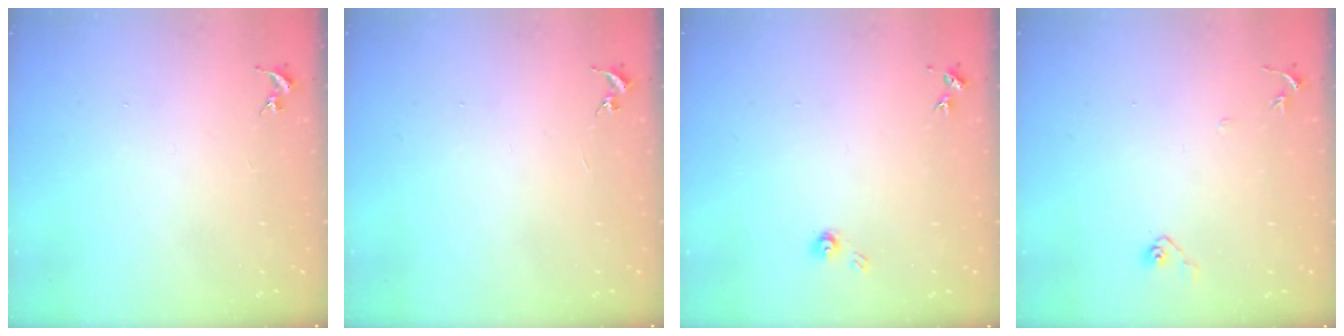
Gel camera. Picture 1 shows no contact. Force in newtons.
{"total": 0.0}
{"total": 4.0, "press": 4.0, "slide": 0.3}
{"total": 4.8, "press": 4.7, "slide": 1.0}